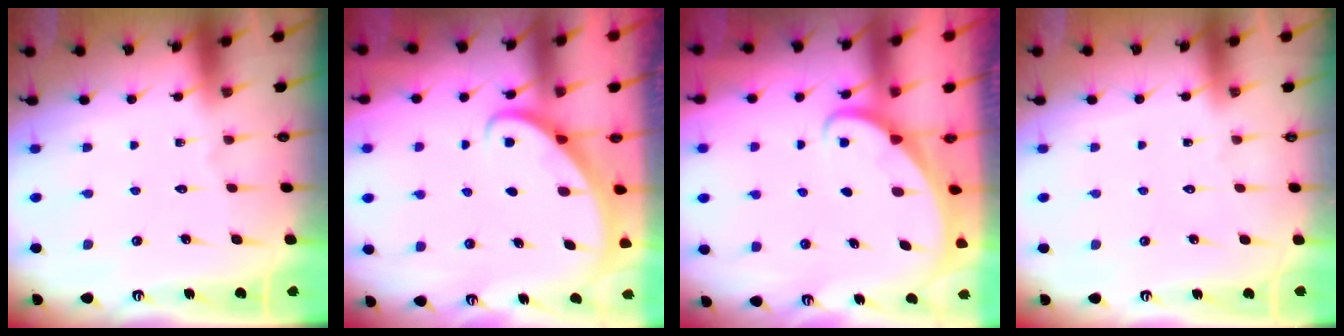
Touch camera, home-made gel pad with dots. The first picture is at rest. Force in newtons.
{"total": 2.9, "press": 2.9, "slide": 0.2}
{"total": 1.9, "press": 1.9, "slide": 0.1}
{"total": 0.0}